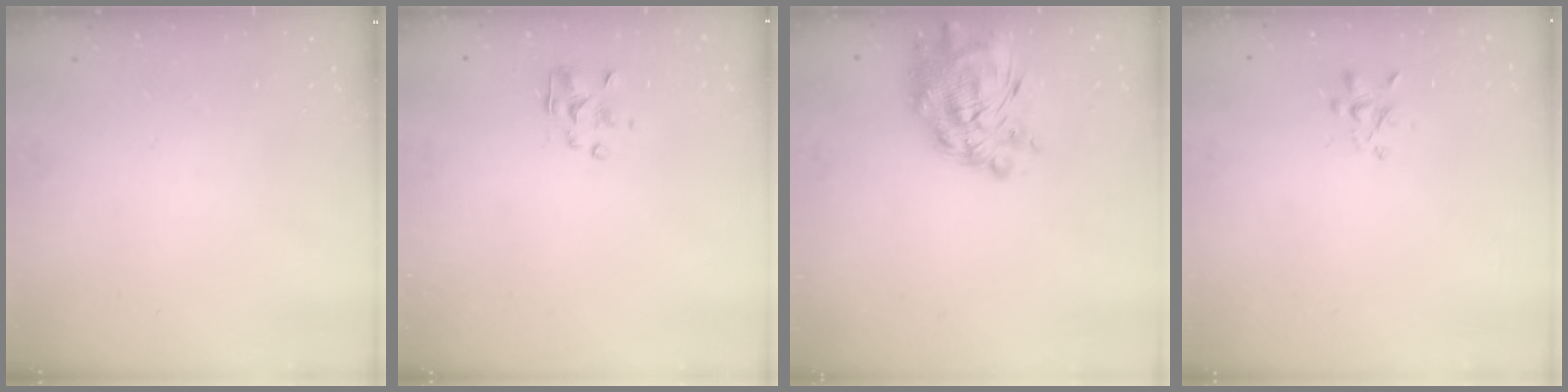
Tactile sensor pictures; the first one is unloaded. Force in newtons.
{"total": 2.4, "press": 2.3, "slide": 0.6}
{"total": 11.4, "press": 10.5, "slide": 4.5}
{"total": 2.2, "press": 2.0, "slide": 1.0}